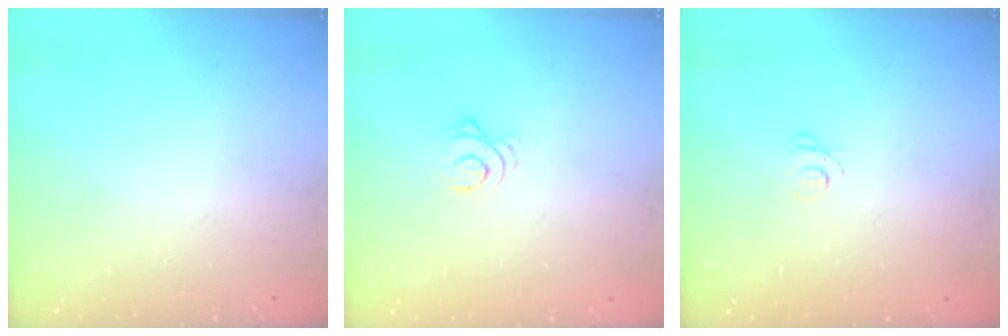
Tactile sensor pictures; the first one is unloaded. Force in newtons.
{"total": 2.9, "press": 2.9, "slide": 0.4}
{"total": 2.4, "press": 2.4, "slide": 0.3}